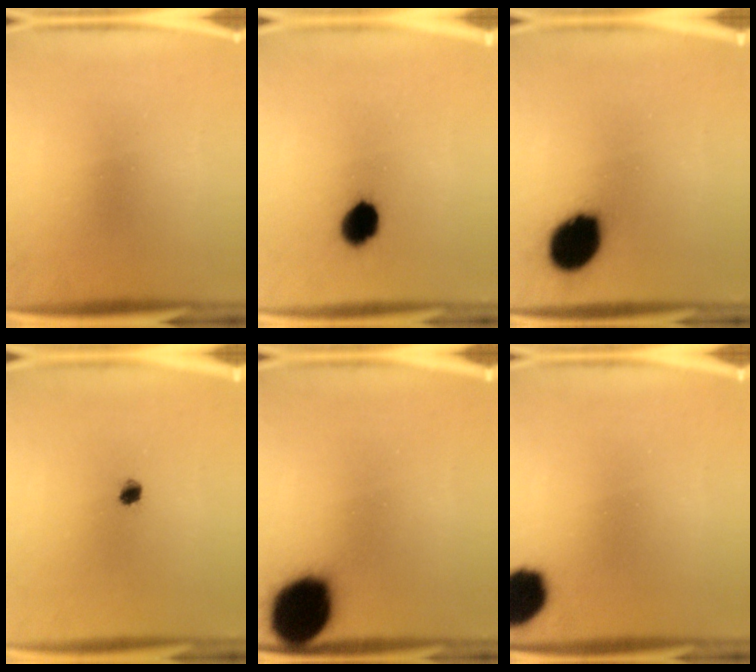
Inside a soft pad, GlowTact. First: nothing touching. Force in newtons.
{"total": 7.0}
{"total": 13.7}
{"total": 2.1}
{"total": 19.2}
{"total": 12.1}